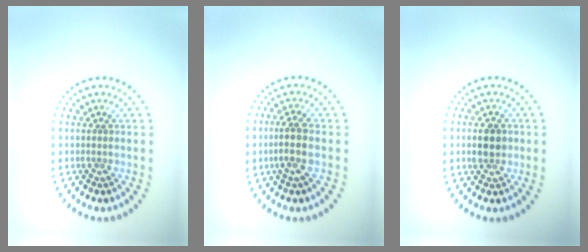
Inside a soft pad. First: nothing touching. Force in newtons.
{"total": 2.7, "press": 2.3, "slide": 1.5}
{"total": 2.9, "press": 2.9, "slide": 0.1}